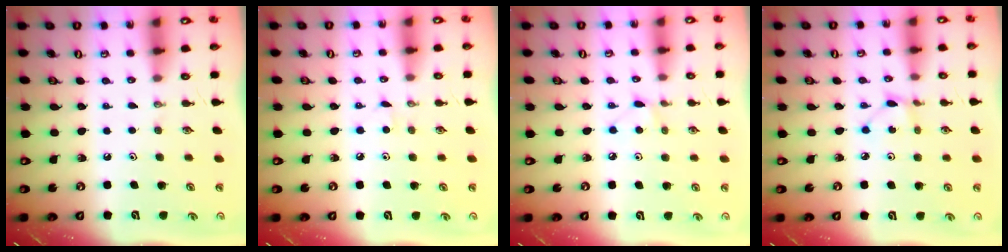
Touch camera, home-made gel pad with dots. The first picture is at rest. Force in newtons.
{"total": 2.8, "press": 2.8, "slide": 0.3}
{"total": 4.1, "press": 4.0, "slide": 0.7}
{"total": 1.5, "press": 1.5, "slide": 0.2}